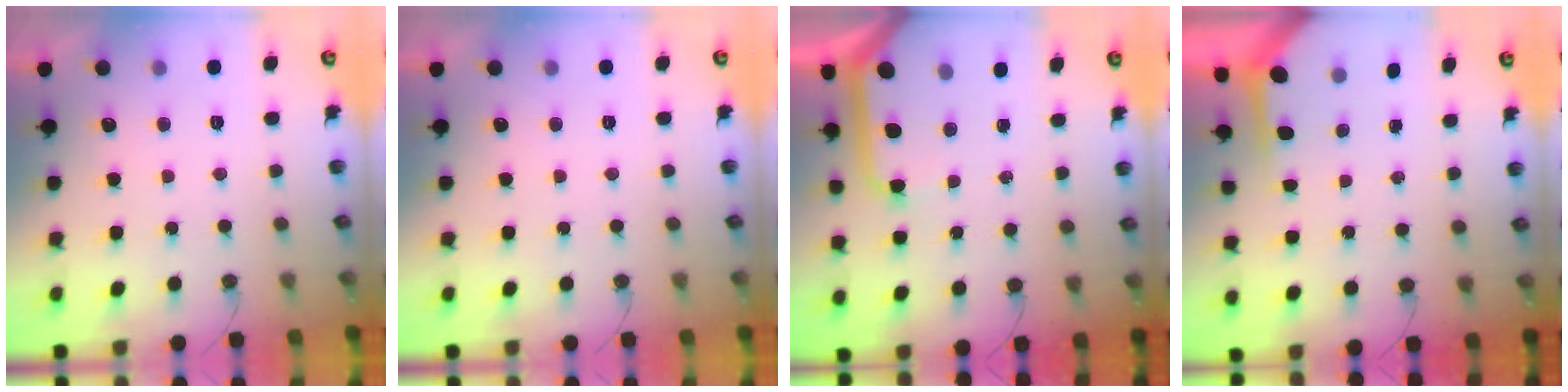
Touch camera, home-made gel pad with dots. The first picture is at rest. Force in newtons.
{"total": 0.0}
{"total": 10.6, "press": 10.6, "slide": 1.1}
{"total": 3.8, "press": 3.8, "slide": 0.4}